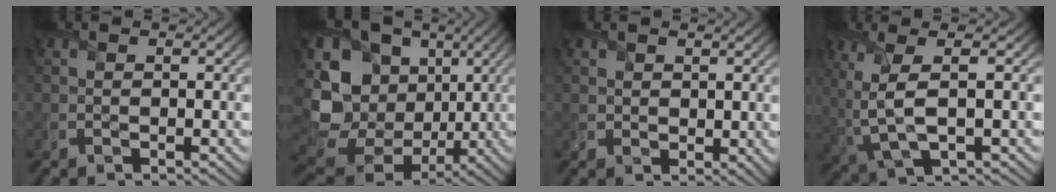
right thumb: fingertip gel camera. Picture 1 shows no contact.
{"total": 16.6, "force": [-0.3, 13.8, 9.2], "torque": [-0.233, -0.020, 0.005]}
{"total": 2.4, "force": [1.2, 1.9, 0.8], "torque": [-0.025, -0.008, 0.021]}
{"total": 7.2, "force": [0.4, 2.5, 6.8], "torque": [-0.164, 0.000, 0.012]}